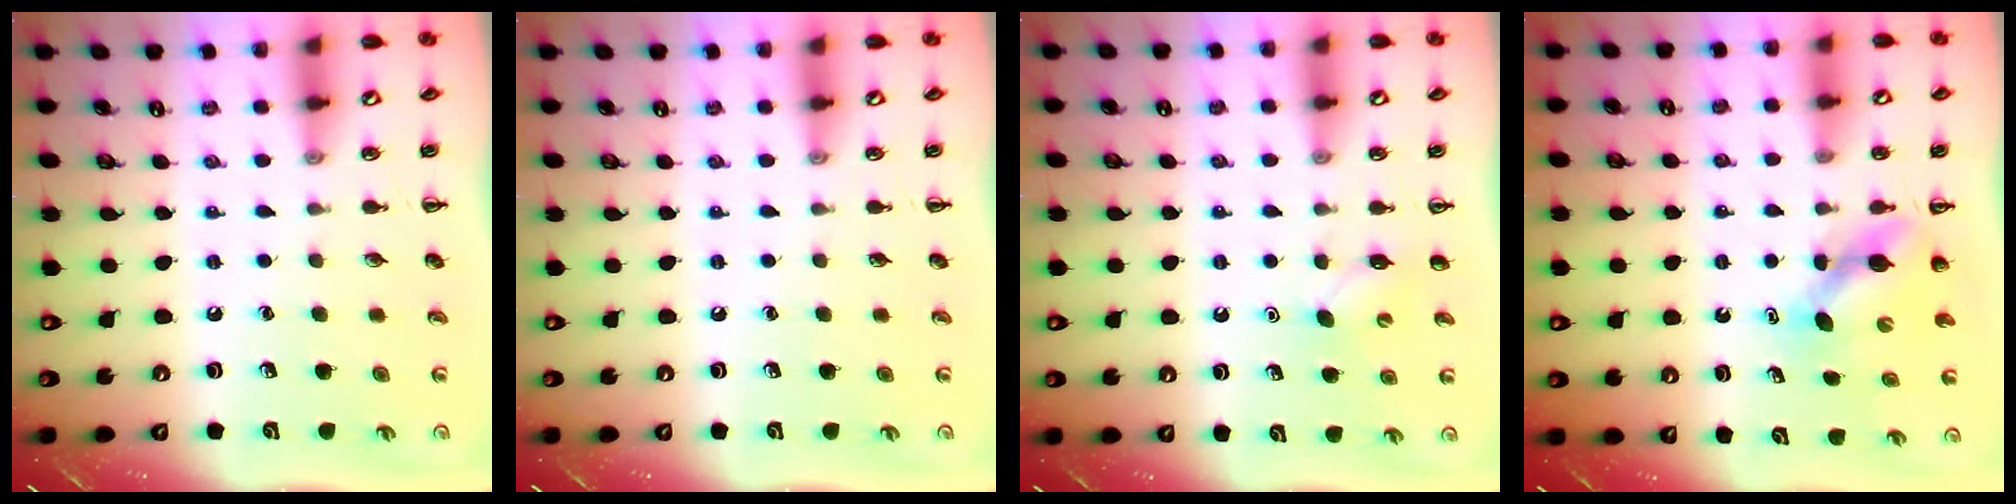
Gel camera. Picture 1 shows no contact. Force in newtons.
{"total": 0.0}
{"total": 3.0, "press": 2.9, "slide": 0.7}
{"total": 5.2, "press": 5.2, "slide": 0.3}